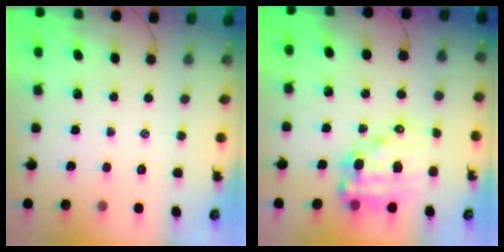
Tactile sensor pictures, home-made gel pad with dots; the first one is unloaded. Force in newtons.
{"total": 15.4, "press": 15.0, "slide": 3.6}